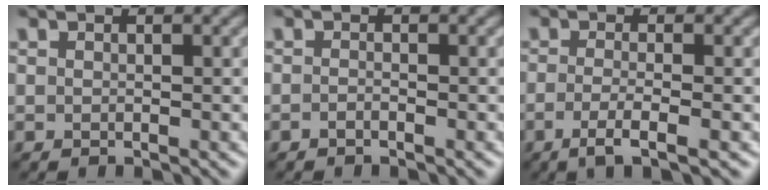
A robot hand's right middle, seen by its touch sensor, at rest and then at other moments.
{"total": 0.6, "force": [-0.5, 0.2, 0.4], "torque": [-0.008, -0.001, -0.010]}
{"total": 3.1, "force": [-1.4, 0.7, 2.7], "torque": [-0.048, -0.007, -0.034]}